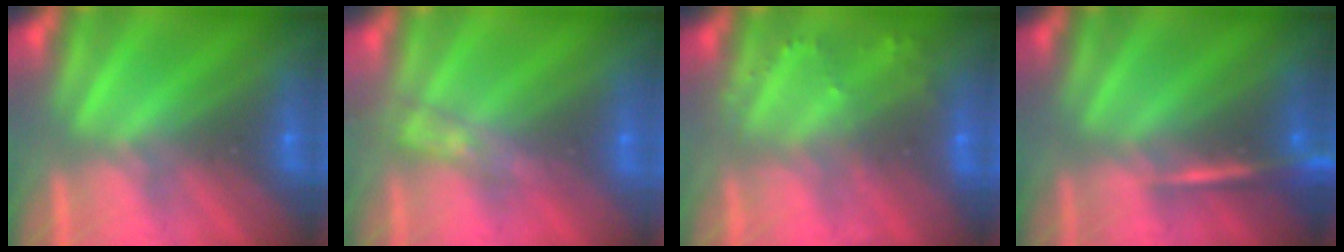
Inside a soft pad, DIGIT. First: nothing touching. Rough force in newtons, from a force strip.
{"total": 2.8}
{"total": 2.2}
{"total": 2.3}